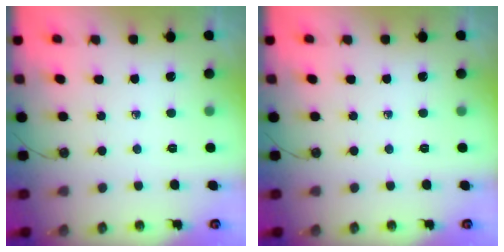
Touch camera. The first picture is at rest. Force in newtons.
{"total": 0.0}